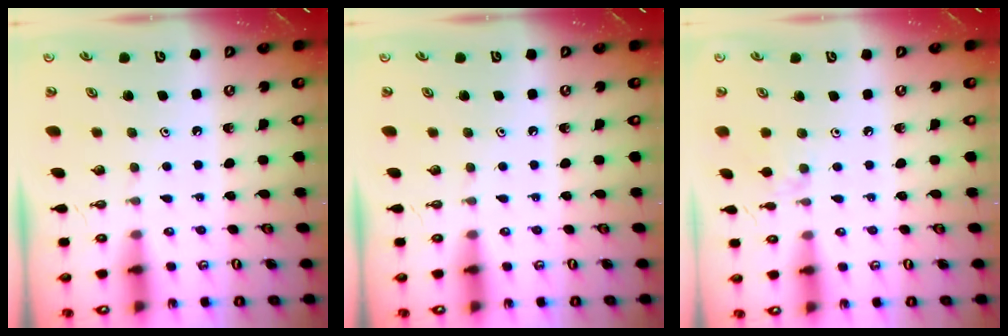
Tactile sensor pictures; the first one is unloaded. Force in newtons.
{"total": 0.0}
{"total": 2.6, "press": 2.6, "slide": 0.5}